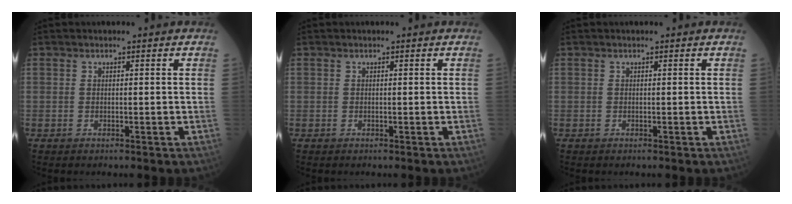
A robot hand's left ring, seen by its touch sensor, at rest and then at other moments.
{"total": 0.0}
{"total": 0.0}